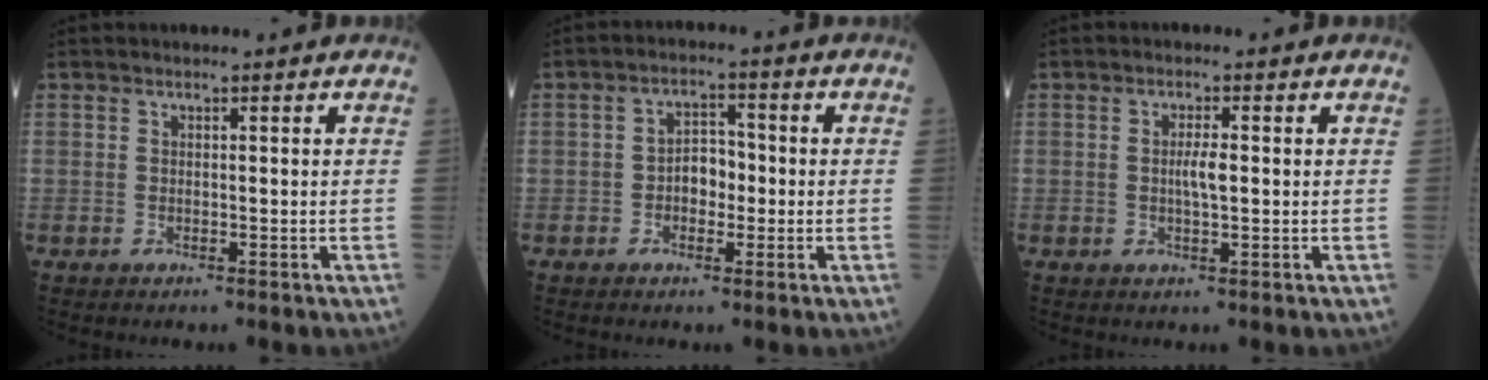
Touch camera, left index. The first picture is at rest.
{"total": 4.0, "force": [-1.0, 2.6, 3.0], "torque": [-0.048, 0.012, -0.021]}
{"total": 2.5, "force": [-0.2, 0.5, 2.5], "torque": [-0.049, -0.003, -0.004]}